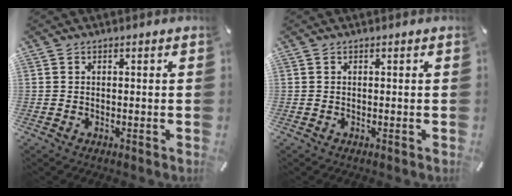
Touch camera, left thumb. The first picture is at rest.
{"total": 0.0}